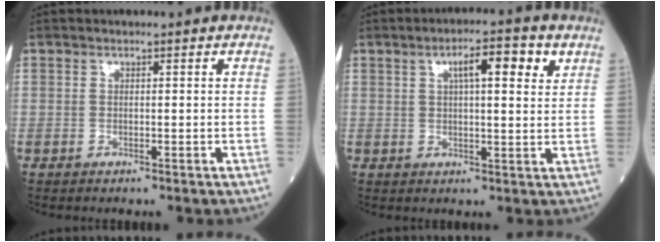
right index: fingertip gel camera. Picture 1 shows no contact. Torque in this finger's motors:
{"motor_torque": [0.70, 0.35, 0.11, 0.07]}